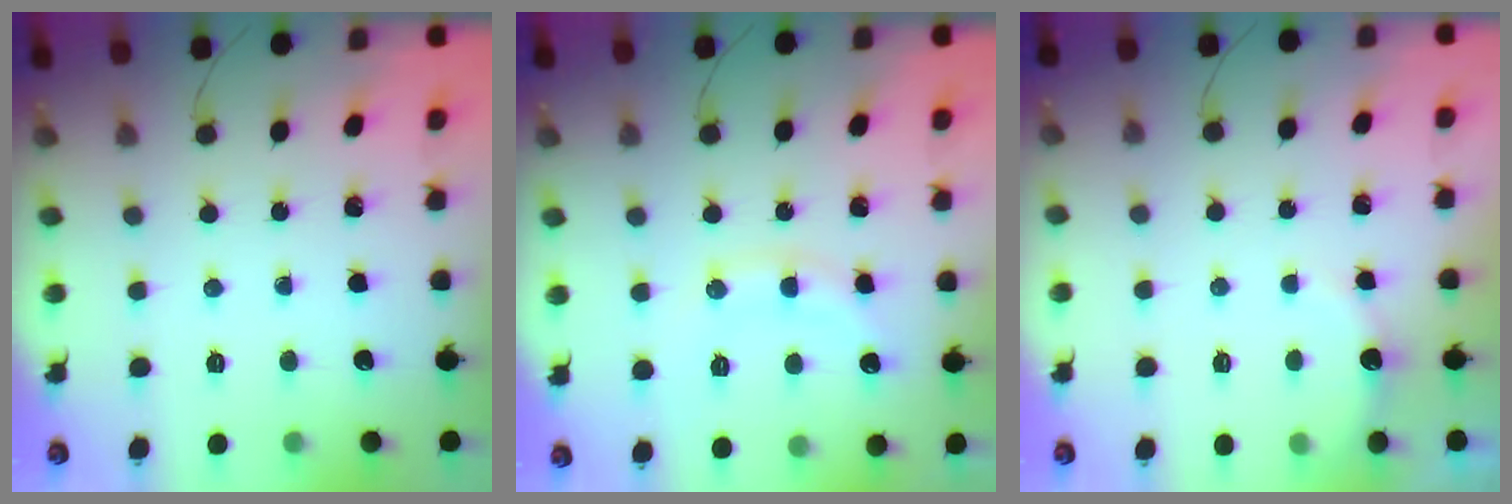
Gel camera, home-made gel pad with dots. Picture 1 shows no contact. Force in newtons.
{"total": 11.5, "press": 11.5, "slide": 0.5}
{"total": 2.8, "press": 2.6, "slide": 0.8}